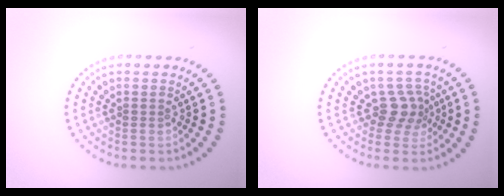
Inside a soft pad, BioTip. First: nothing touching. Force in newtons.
{"total": 2.5, "press": 1.9, "slide": 1.7}